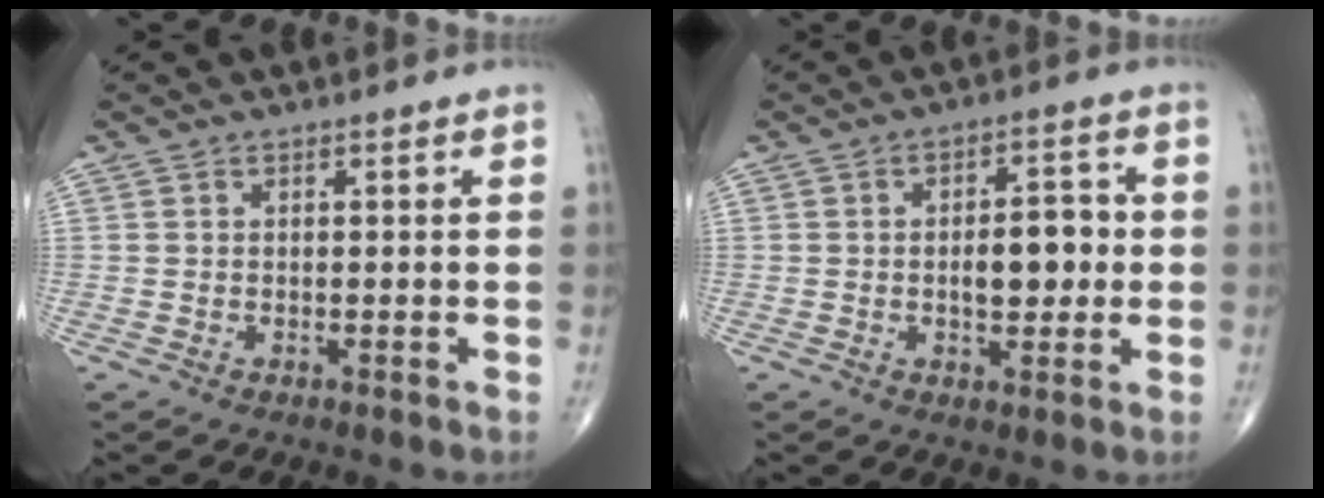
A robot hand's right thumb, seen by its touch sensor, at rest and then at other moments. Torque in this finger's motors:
{"motor_torque": [1.06, 0.97, 0.45, 0.00, 0.00]}